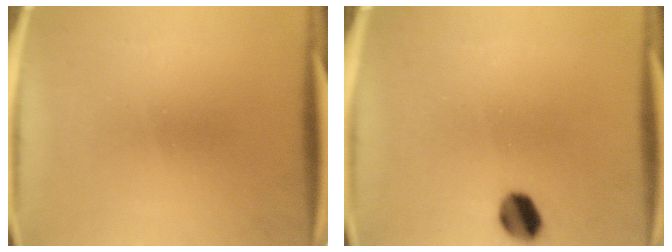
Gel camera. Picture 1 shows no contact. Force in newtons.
{"total": 5.6}